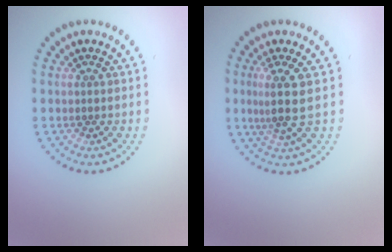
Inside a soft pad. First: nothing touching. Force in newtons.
{"total": 3.1, "press": 2.5, "slide": 1.9}